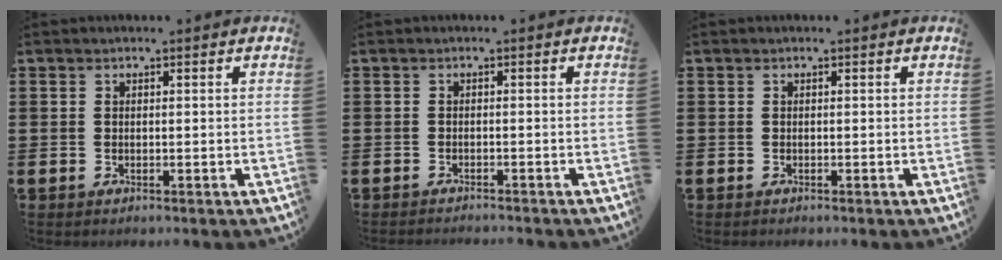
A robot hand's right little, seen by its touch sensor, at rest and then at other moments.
{"total": 0.8, "force": [-0.8, -0.1, 0.0], "torque": [0.000, -0.001, -0.016]}
{"total": 0.0}